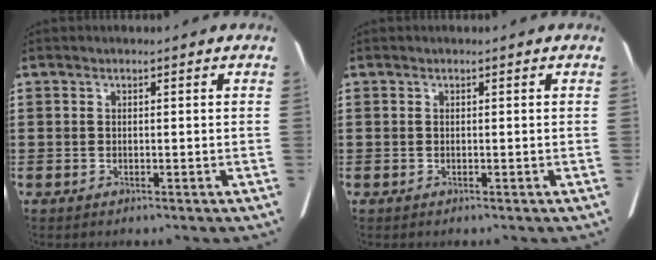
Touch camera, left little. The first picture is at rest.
{"total": 0.0}